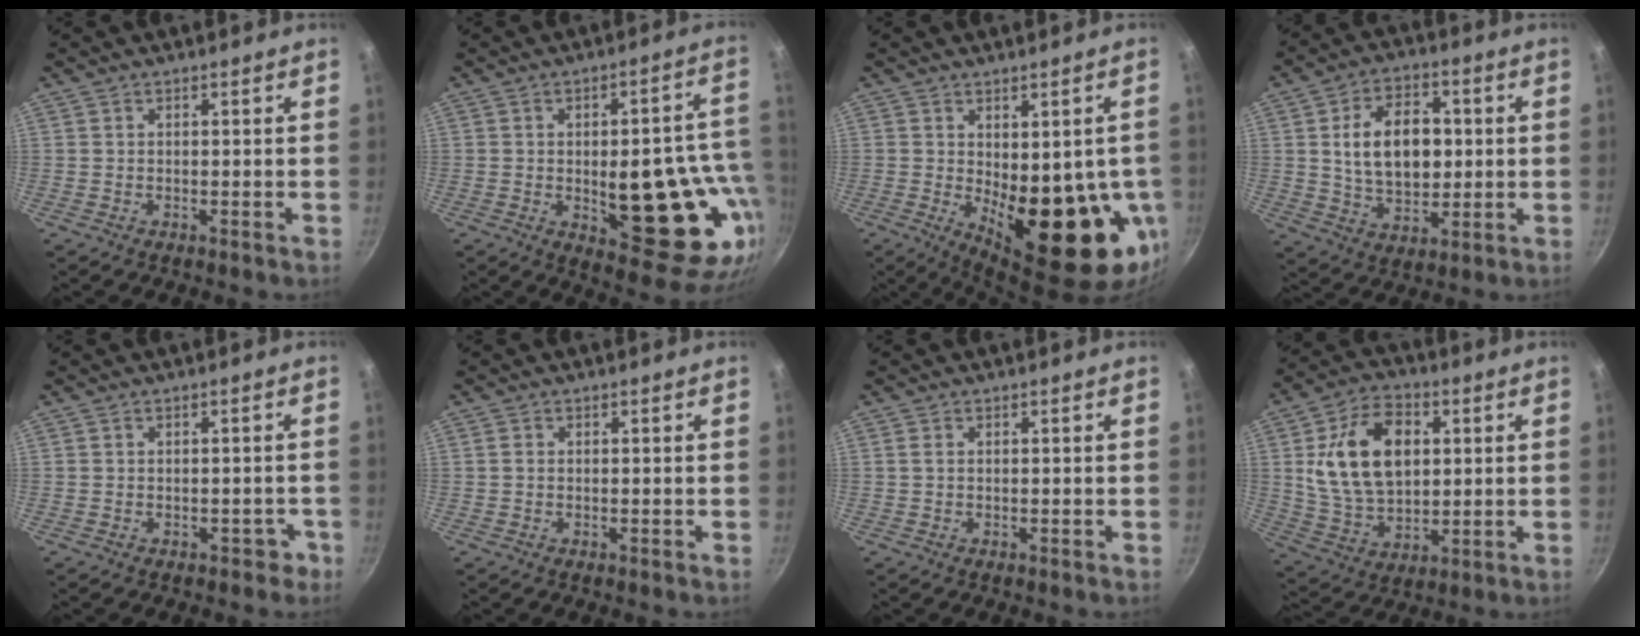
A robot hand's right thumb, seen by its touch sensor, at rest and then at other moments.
{"total": 22.8, "force": [-3.5, 9.7, 20.3], "torque": [-0.207, 0.002, -0.033]}
{"total": 18.6, "force": [-2.3, 8.1, 16.6], "torque": [-0.178, -0.031, -0.012]}
{"total": 14.5, "force": [1.6, 9.6, 10.8], "torque": [-0.144, 0.000, 0.031]}
{"total": 2.4, "force": [-1.2, 1.9, 1.0], "torque": [0.015, 0.028, 0.000]}
{"total": 0.9, "force": [0.1, 0.8, 0.5], "torque": [-0.009, 0.004, -0.001]}
{"total": 0.8, "force": [0.2, 0.5, 0.6], "torque": [-0.012, 0.002, 0.002]}
{"total": 17.7, "force": [3.3, 11.6, 12.9], "torque": [-0.205, -0.006, 0.065]}